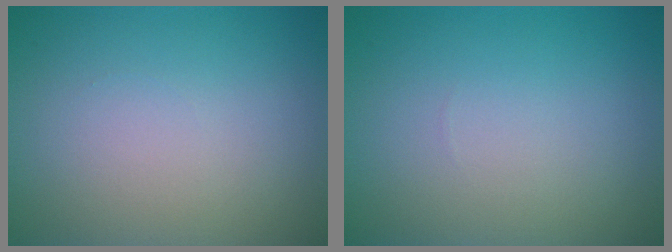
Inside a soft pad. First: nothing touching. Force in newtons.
{"total": 0.0}